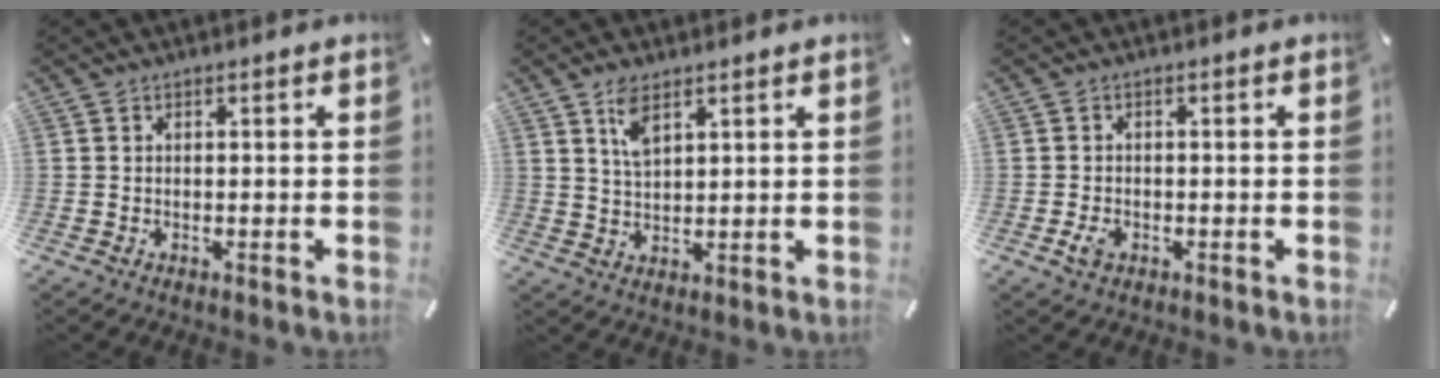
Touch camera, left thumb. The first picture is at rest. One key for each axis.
{"total": 5.3, "fx": 3.2, "fy": 2.2, "fz": 3.6, "tx": -0.079, "ty": 0.002, "tz": 0.057}
{"total": 2.5, "fx": -0.8, "fy": 1.9, "fz": 1.5, "tx": -0.033, "ty": 0.001, "tz": -0.015}